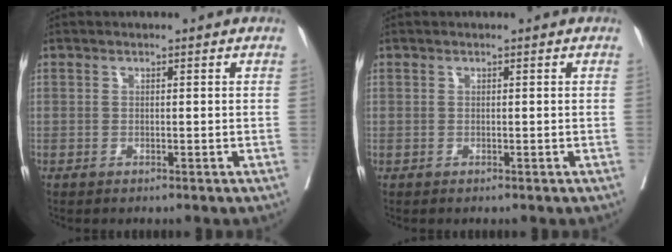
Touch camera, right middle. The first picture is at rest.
{"total": 0.0}